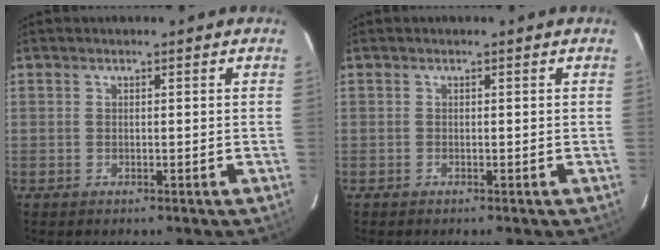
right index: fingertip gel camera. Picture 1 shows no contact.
{"total": 0.0}